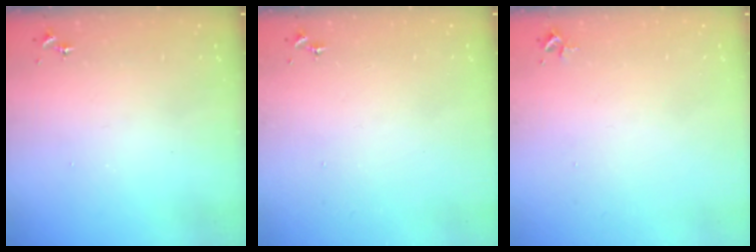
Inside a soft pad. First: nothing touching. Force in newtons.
{"total": 0.0}
{"total": 2.4, "press": 2.4, "slide": 0.3}